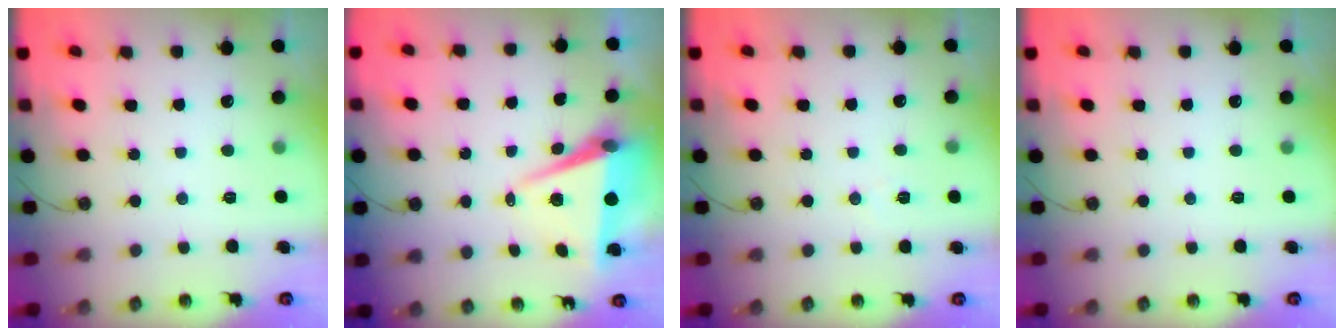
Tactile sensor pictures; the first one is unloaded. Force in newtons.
{"total": 7.6, "press": 6.3, "slide": 4.3}
{"total": 5.3, "press": 3.2, "slide": 4.3}
{"total": 0.0}